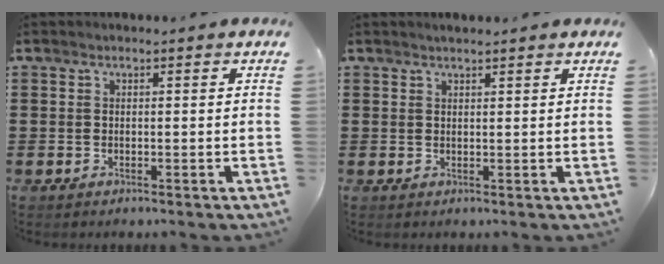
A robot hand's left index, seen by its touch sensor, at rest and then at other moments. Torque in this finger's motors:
{"motor_torque": [0.37, 0.41, 0.01, 0.04]}